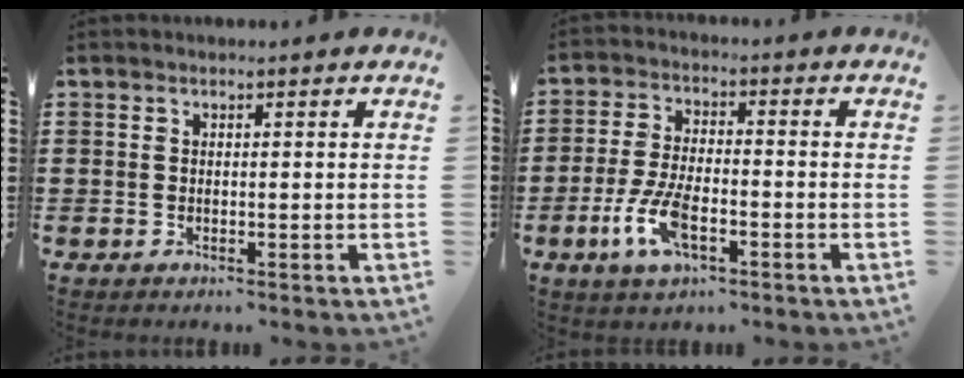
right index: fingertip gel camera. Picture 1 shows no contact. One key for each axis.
{"total": 7.8, "fx": -3.3, "fy": 3.0, "fz": 6.4, "tx": -0.151, "ty": -0.011, "tz": -0.064}